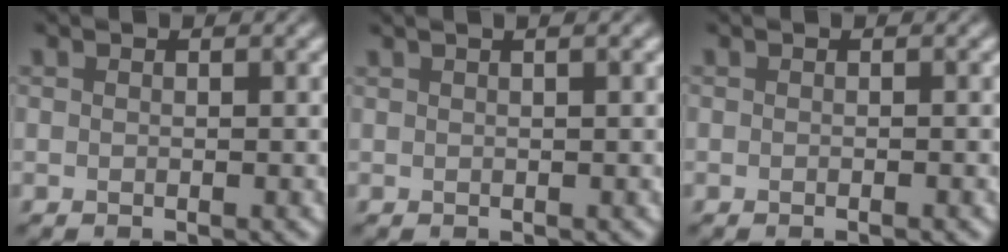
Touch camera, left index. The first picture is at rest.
{"total": 1.7, "force": [1.0, 0.5, 1.3], "torque": [-0.015, 0.002, 0.007]}
{"total": 0.6, "force": [-0.4, -0.1, 0.5], "torque": [-0.007, 0.001, -0.004]}